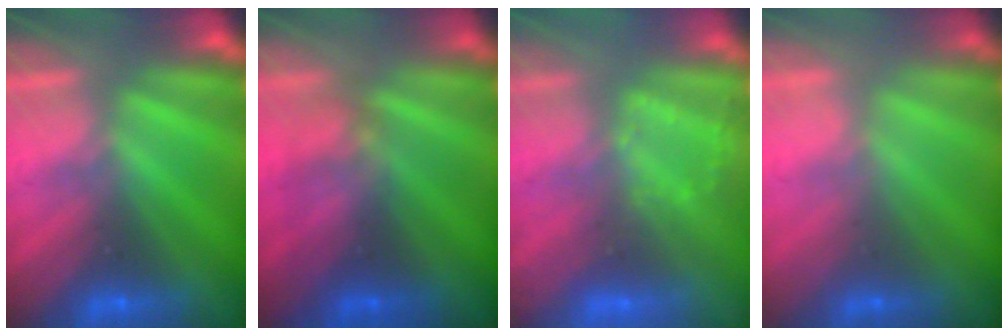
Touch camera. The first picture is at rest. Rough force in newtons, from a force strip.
{"total": 3.3}
{"total": 2.9}
{"total": 1.9}